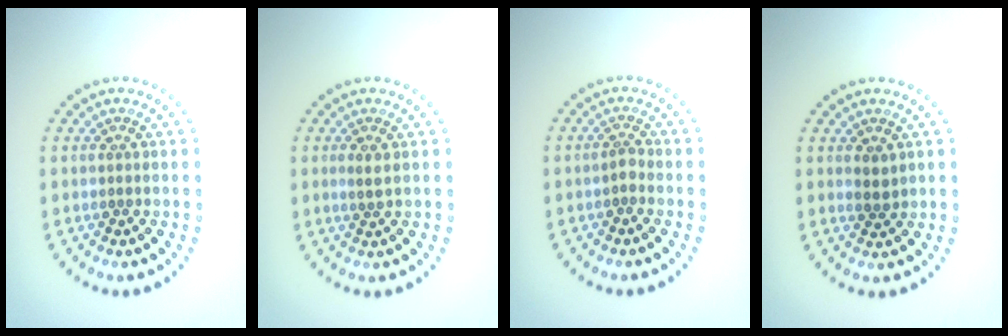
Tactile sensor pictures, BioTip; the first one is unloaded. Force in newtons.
{"total": 1.0, "press": 0.9, "slide": 0.4}
{"total": 1.1, "press": 0.8, "slide": 0.7}
{"total": 1.2, "press": 1.1, "slide": 0.4}